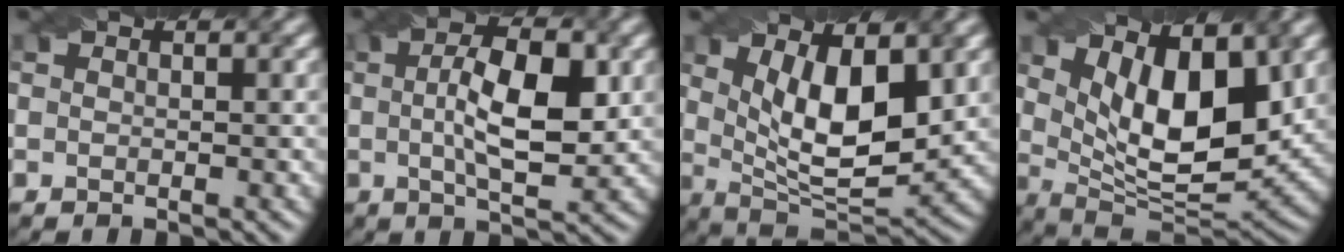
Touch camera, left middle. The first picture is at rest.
{"total": 7.3, "force": [0.8, 2.4, 6.8], "torque": [-0.112, 0.006, 0.011]}
{"total": 8.3, "force": [2.3, 3.1, 7.3], "torque": [-0.135, -0.011, 0.042]}
{"total": 9.7, "force": [3.3, 4.2, 8.1], "torque": [-0.138, -0.012, 0.054]}